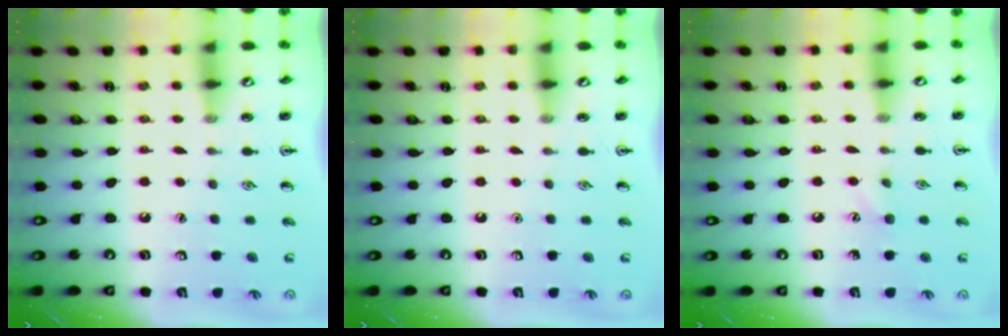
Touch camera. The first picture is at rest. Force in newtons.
{"total": 0.0}
{"total": 4.6, "press": 4.4, "slide": 1.4}